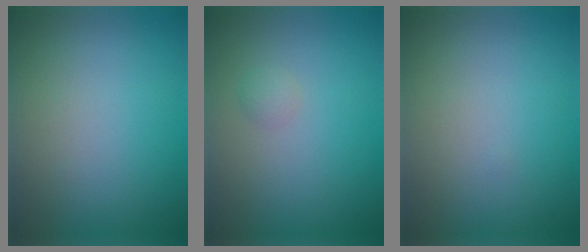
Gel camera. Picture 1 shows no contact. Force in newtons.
{"total": 0.7, "press": 0.7, "slide": 0.0}
{"total": 0.0}